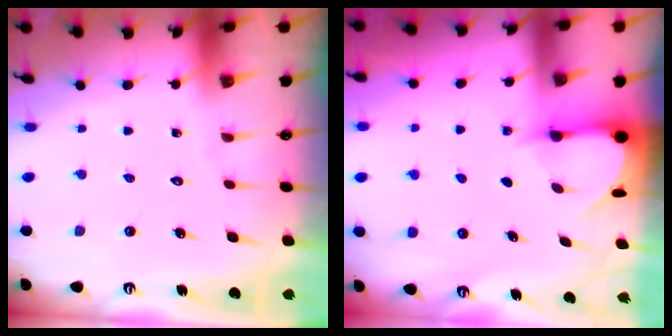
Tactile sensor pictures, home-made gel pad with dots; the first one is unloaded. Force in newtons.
{"total": 3.3, "press": 3.3, "slide": 0.4}